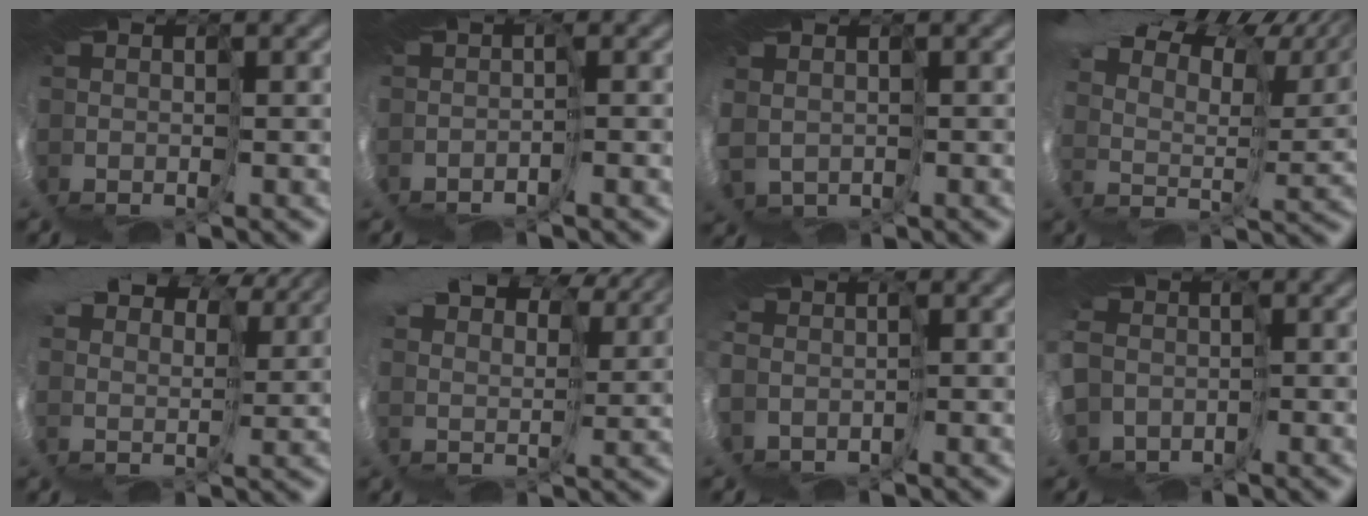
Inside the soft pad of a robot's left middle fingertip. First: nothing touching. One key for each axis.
{"total": 3.2, "fx": -0.9, "fy": -3.0, "fz": -0.5, "tx": 0.020, "ty": -0.009, "tz": 0.021}
{"total": 4.3, "fx": 1.2, "fy": 3.8, "fz": 1.7, "tx": -0.074, "ty": -0.014, "tz": 0.013}
{"total": 13.6, "fx": 13.2, "fy": -0.8, "fz": 3.0, "tx": -0.045, "ty": 0.028, "tz": 0.246}
{"total": 11.6, "fx": 10.0, "fy": 4.5, "fz": 3.7, "tx": -0.114, "ty": 0.015, "tz": 0.191}
{"total": 11.7, "fx": 10.7, "fy": 2.9, "fz": 3.6, "tx": -0.098, "ty": 0.024, "tz": 0.212}
{"total": 1.3, "fx": -0.7, "fy": -0.8, "fz": -0.7, "tx": 0.011, "ty": -0.008, "tz": 0.006}
{"total": 6.2, "fx": -3.9, "fy": 4.6, "fz": 1.2, "tx": -0.055, "ty": -0.019, "tz": -0.061}